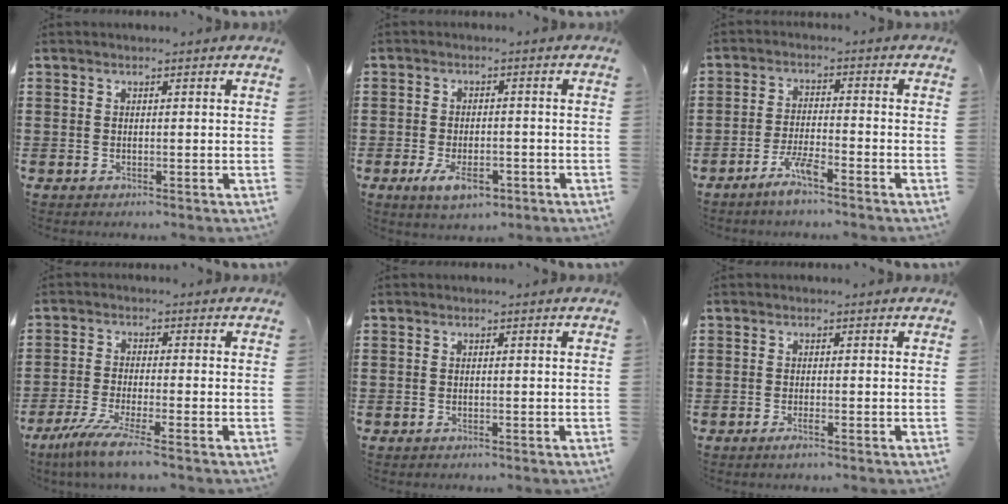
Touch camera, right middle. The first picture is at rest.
{"total": 4.8, "force": [-2.7, 2.2, 3.3], "torque": [-0.065, 0.000, -0.052]}
{"total": 4.5, "force": [-3.3, 0.5, 2.9], "torque": [-0.064, 0.002, -0.064]}
{"total": 5.8, "force": [-4.5, 0.1, 3.7], "torque": [-0.087, -0.022, -0.089]}
{"total": 0.6, "force": [-0.5, 0.2, 0.0], "torque": [-0.001, 0.000, -0.011]}
{"total": 1.3, "force": [-0.8, 0.1, 1.0], "torque": [-0.018, -0.004, -0.014]}